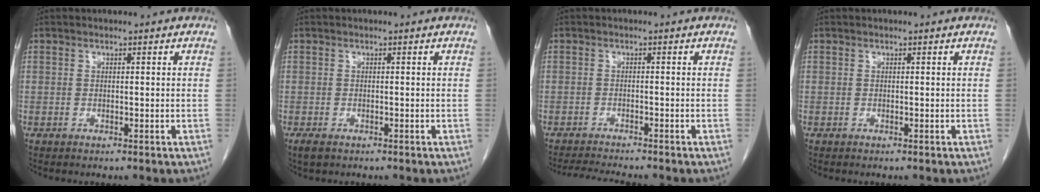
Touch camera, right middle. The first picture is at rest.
{"total": 1.8, "force": [-1.2, 0.9, 1.1], "torque": [-0.024, -0.003, -0.016]}
{"total": 4.7, "force": [-4.4, -0.4, 1.5], "torque": [-0.025, -0.018, -0.073]}
{"total": 0.0}